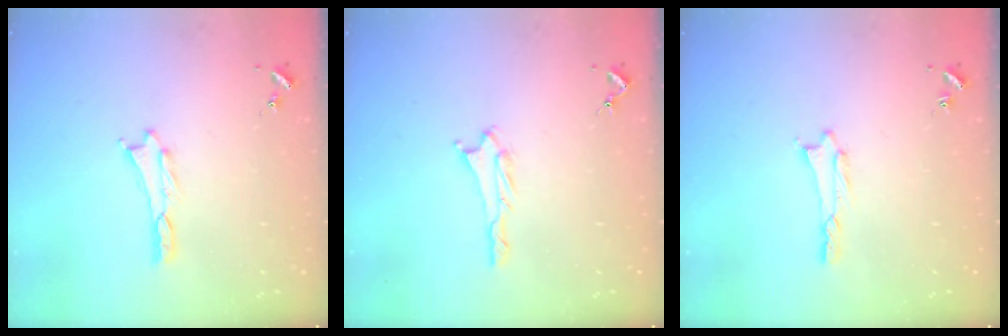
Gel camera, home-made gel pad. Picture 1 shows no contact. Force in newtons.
{"total": 1.1, "press": 1.0, "slide": 0.1}
{"total": 0.8, "press": 0.8, "slide": 0.1}